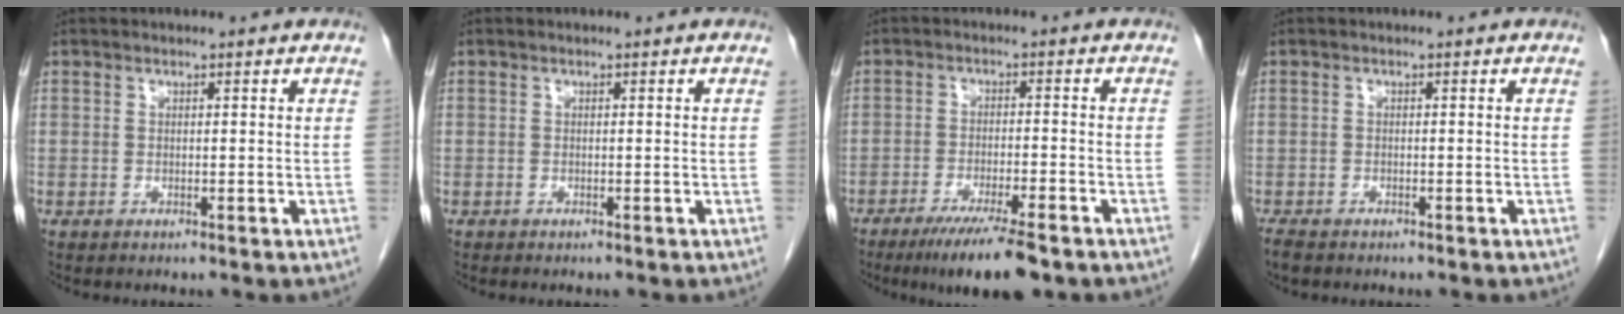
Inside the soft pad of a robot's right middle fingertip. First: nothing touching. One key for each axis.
{"total": 0.0}
{"total": 9.4, "fx": -6.8, "fy": 0.9, "fz": 6.5, "tx": -0.099, "ty": -0.020, "tz": -0.106}
{"total": 2.4, "fx": -1.9, "fy": 0.9, "fz": 1.1, "tx": -0.026, "ty": -0.006, "tz": -0.029}